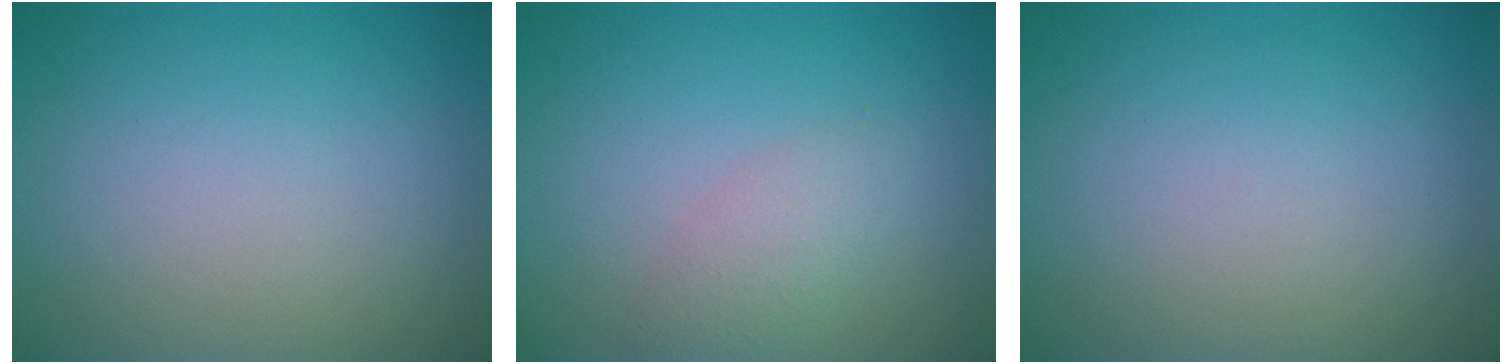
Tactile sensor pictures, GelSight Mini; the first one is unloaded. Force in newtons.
{"total": 2.3, "press": 2.3, "slide": 0.0}
{"total": 0.0}